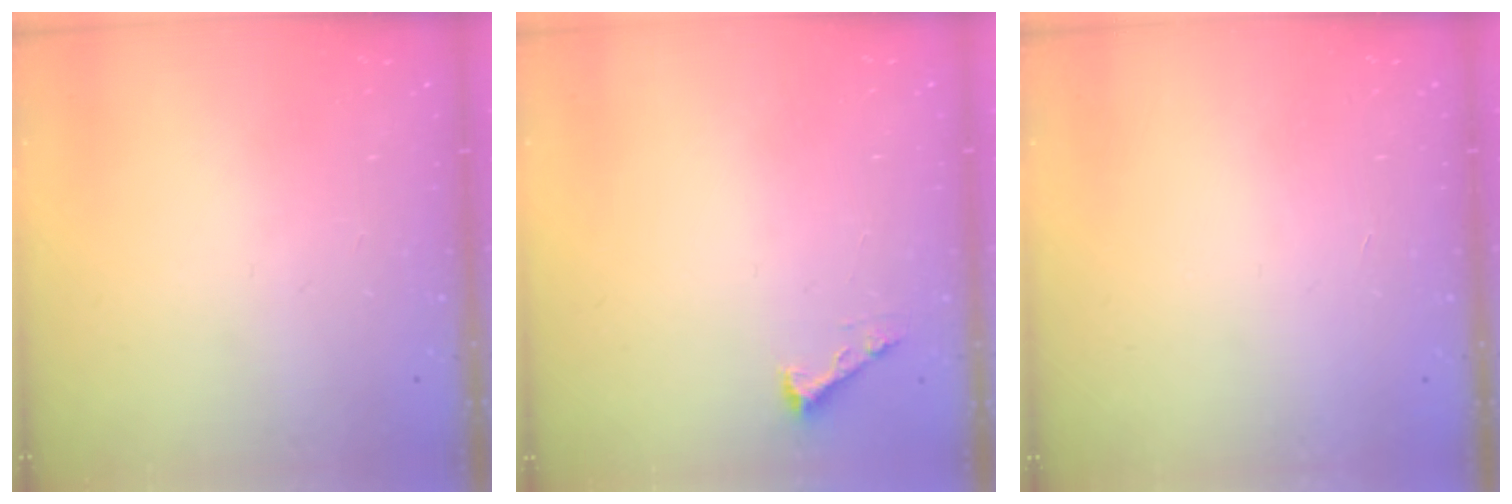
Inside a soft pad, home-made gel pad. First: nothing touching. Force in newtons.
{"total": 2.3, "press": 2.3, "slide": 0.3}
{"total": 1.5, "press": 1.5, "slide": 0.1}